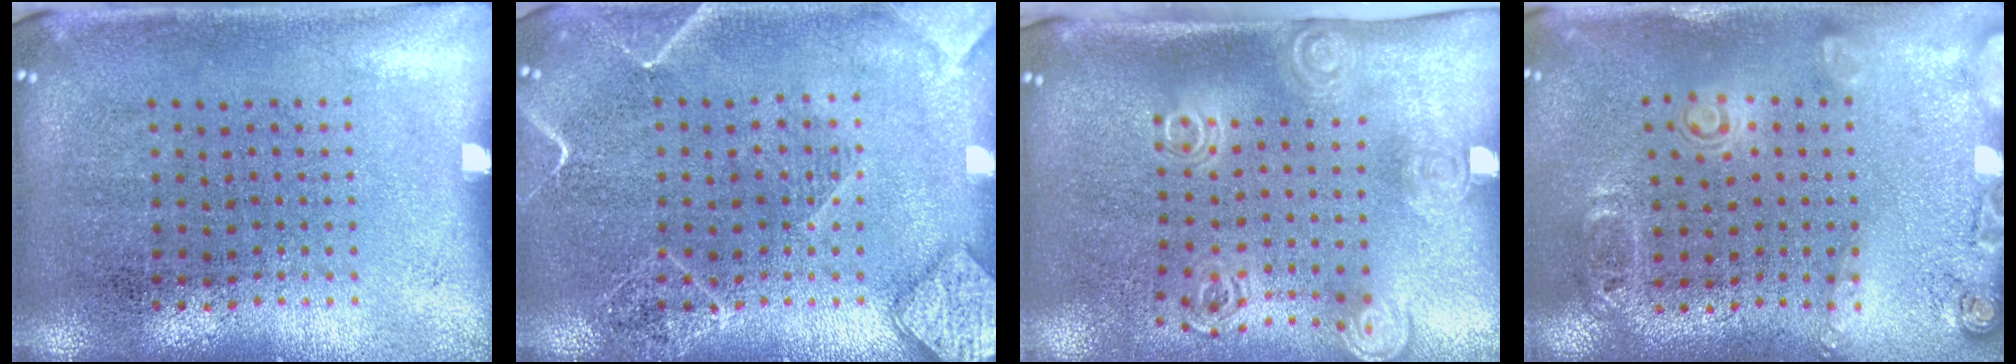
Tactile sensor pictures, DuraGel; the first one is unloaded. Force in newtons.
{"total": 3.2, "press": 3.1, "slide": 0.4}
{"total": 2.0, "press": 1.4, "slide": 1.4}
{"total": 1.8, "press": 1.2, "slide": 1.4}